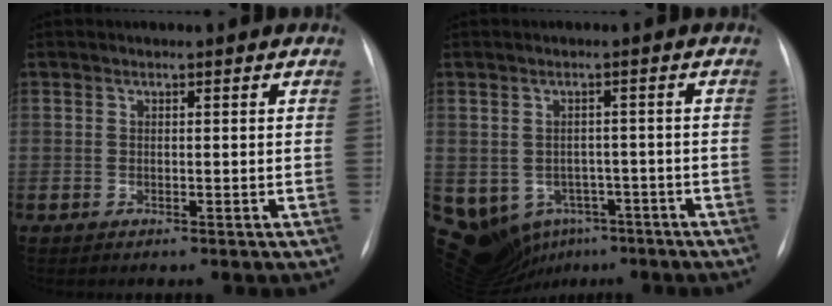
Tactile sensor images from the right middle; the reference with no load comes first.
{"total": 17.7, "force": [-8.1, 14.0, 7.0], "torque": [-0.197, 0.010, -0.094]}